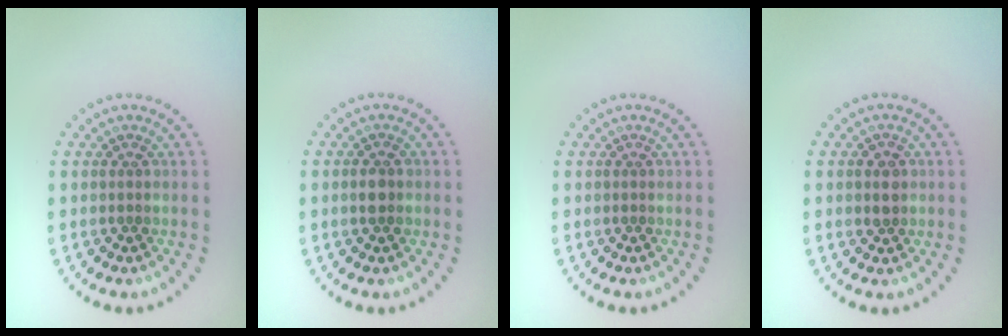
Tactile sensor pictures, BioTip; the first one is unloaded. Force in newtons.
{"total": 1.5, "press": 1.5, "slide": 0.3}
{"total": 0.0}
{"total": 1.6, "press": 1.6, "slide": 0.4}